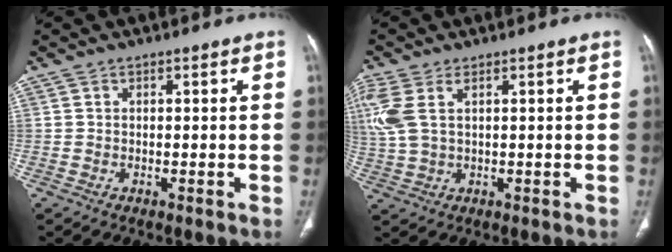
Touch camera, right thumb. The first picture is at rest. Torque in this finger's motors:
{"motor_torque": [0.16, 0.15, 0.80, 0.67, 0.28]}